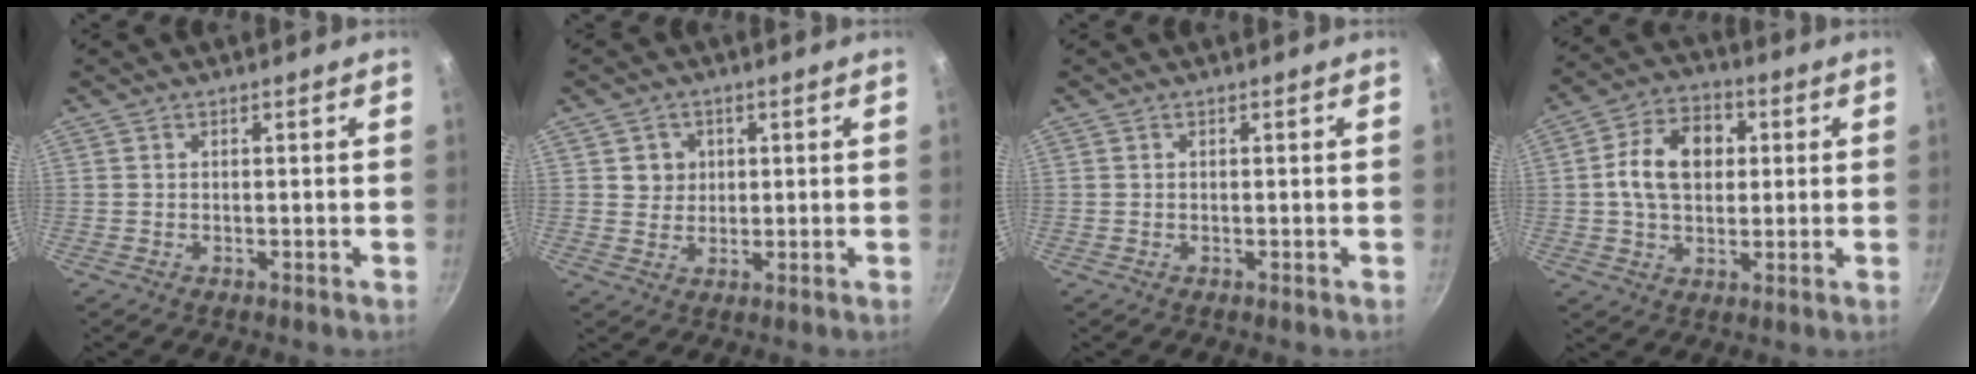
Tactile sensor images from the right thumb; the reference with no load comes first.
{"total": 3.9, "force": [1.1, 3.6, 0.9], "torque": [0.012, 0.003, 0.016]}
{"total": 0.0}
{"total": 12.3, "force": [1.7, 8.7, 8.4], "torque": [-0.116, 0.016, 0.018]}